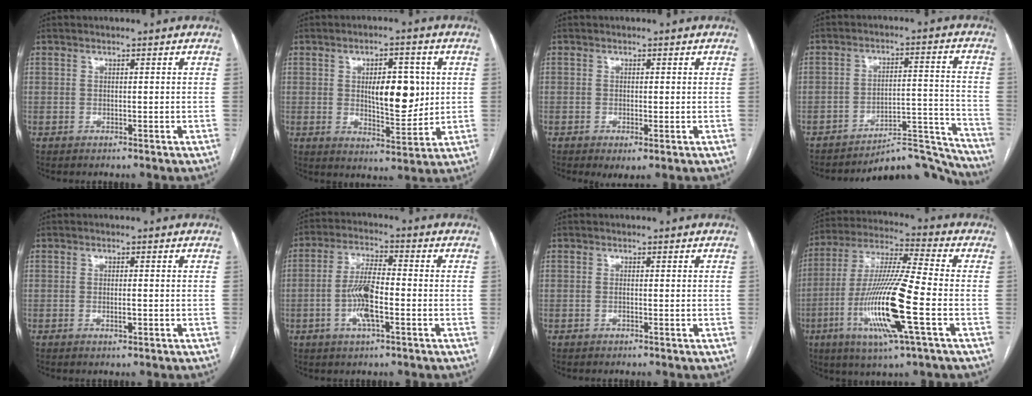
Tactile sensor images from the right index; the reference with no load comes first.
{"total": 9.4, "force": [1.4, 3.5, 8.6], "torque": [-0.128, 0.000, 0.029]}
{"total": 2.0, "force": [-0.7, 0.5, 1.8], "torque": [-0.026, -0.005, -0.007]}
{"total": 12.6, "force": [-12.5, 1.3, 0.3], "torque": [0.025, 0.060, -0.180]}
{"total": 1.5, "force": [-0.4, 0.4, 1.4], "torque": [-0.027, -0.002, -0.006]}
{"total": 7.9, "force": [-2.1, 1.6, 7.4], "torque": [-0.149, 0.002, -0.042]}
{"total": 0.8, "force": [-0.3, 0.0, 0.7], "torque": [-0.014, 0.000, -0.004]}
{"total": 17.5, "force": [-5.3, 0.4, 16.7], "torque": [-0.341, -0.018, -0.101]}